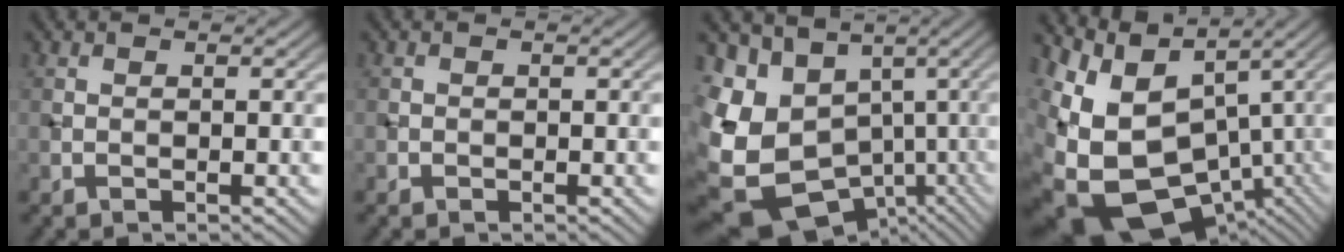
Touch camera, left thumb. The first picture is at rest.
{"total": 0.7, "force": [-0.4, 0.6, 0.0], "torque": [0.005, -0.004, -0.011]}
{"total": 18.2, "force": [-5.7, 14.4, 9.6], "torque": [-0.256, -0.035, -0.063]}
{"total": 15.9, "force": [-2.7, 10.0, 12.1], "torque": [-0.263, -0.018, -0.018]}